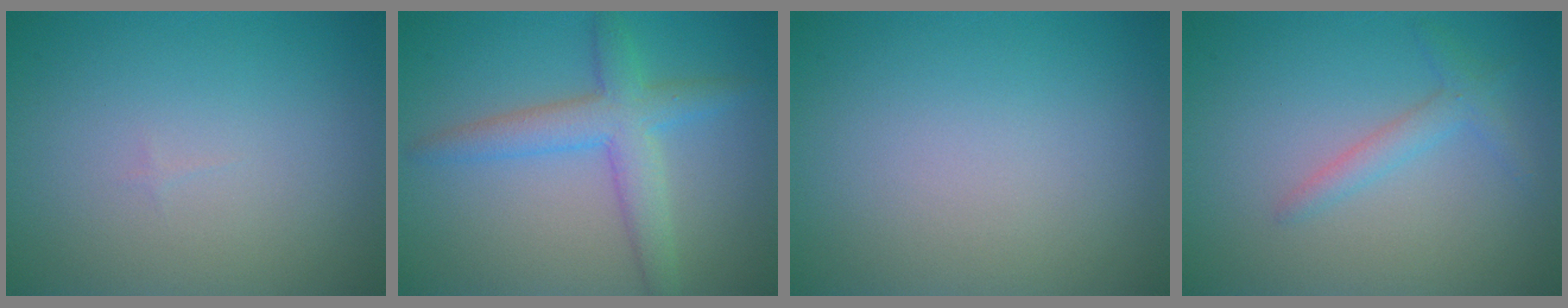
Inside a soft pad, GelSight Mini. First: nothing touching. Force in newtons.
{"total": 4.3, "press": 4.3, "slide": 0.1}
{"total": 0.0}
{"total": 1.7, "press": 1.7, "slide": 0.1}